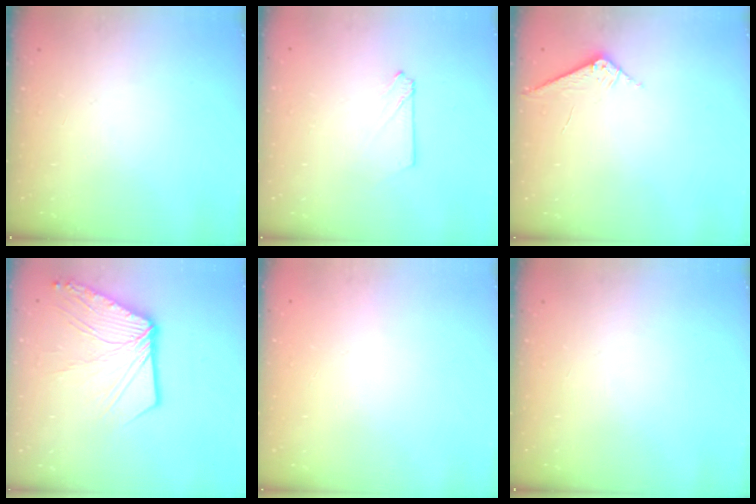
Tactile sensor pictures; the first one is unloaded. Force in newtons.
{"total": 3.0, "press": 3.0, "slide": 0.4}
{"total": 5.3, "press": 5.3, "slide": 0.6}
{"total": 15.7, "press": 15.6, "slide": 1.8}
{"total": 0.0}
{"total": 0.0}